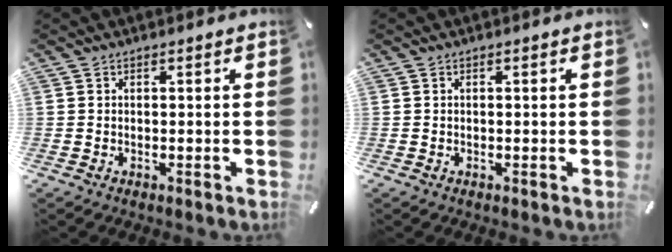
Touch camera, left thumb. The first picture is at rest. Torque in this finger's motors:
{"motor_torque": [0.00, 0.00, -0.04, 0.04, 0.00]}